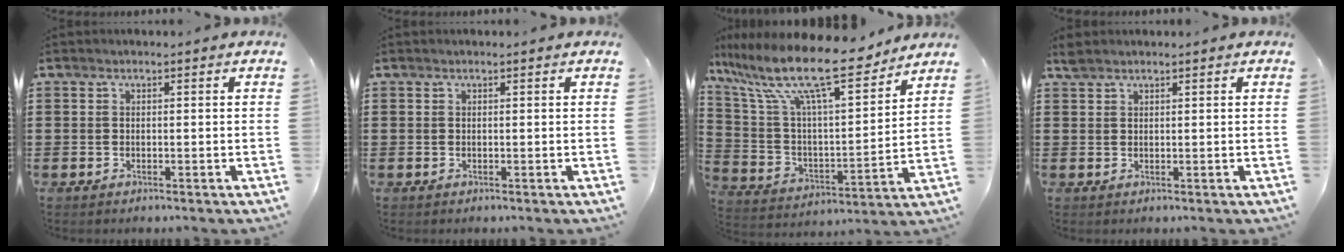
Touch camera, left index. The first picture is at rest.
{"total": 0.0}
{"total": 15.3, "force": [11.8, 2.0, 9.5], "torque": [-0.224, -0.072, 0.197]}
{"total": 1.3, "force": [1.2, 0.4, 0.4], "torque": [-0.011, 0.000, 0.023]}